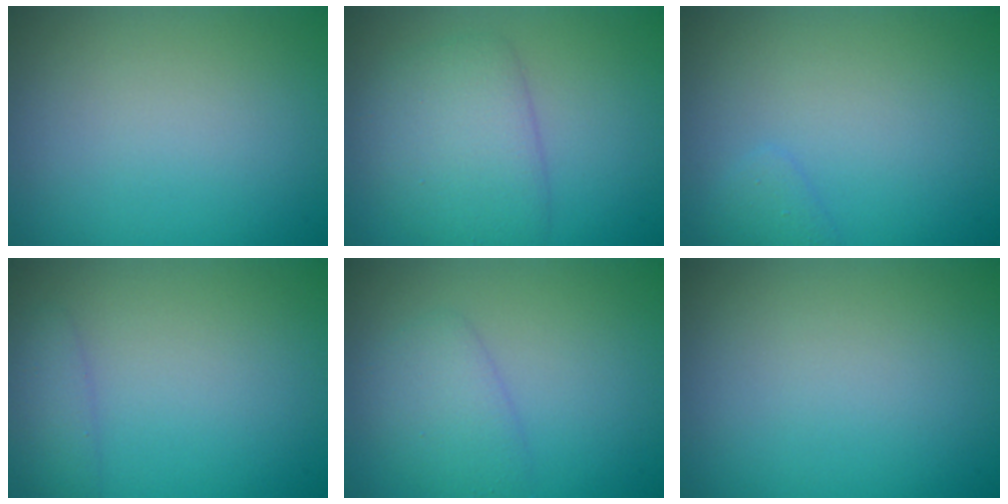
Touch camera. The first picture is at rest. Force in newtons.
{"total": 4.4, "press": 4.4, "slide": 0.1}
{"total": 1.1, "press": 1.1, "slide": 0.0}
{"total": 1.5, "press": 1.5, "slide": 0.1}
{"total": 2.4, "press": 2.4, "slide": 0.1}
{"total": 0.0}